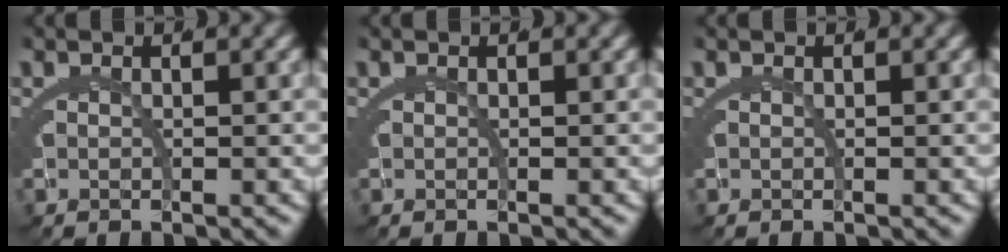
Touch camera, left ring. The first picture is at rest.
{"total": 0.0}
{"total": 0.0}